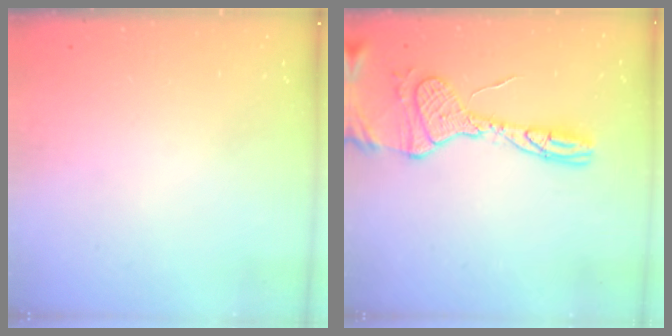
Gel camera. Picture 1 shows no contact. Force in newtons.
{"total": 15.3, "press": 15.2, "slide": 1.2}